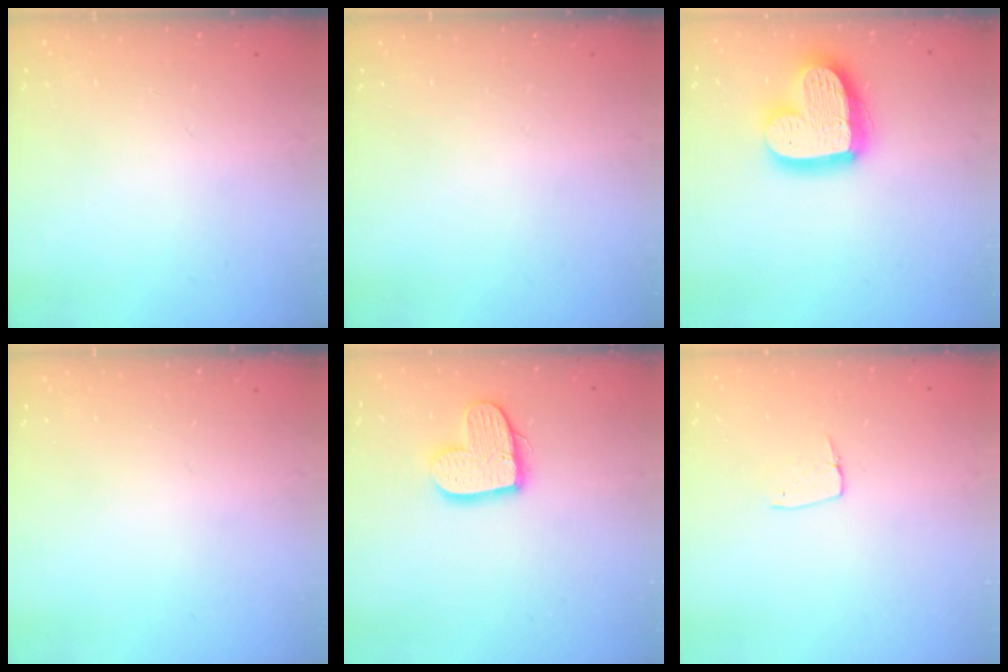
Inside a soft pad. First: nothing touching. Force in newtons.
{"total": 0.0}
{"total": 17.7, "press": 17.6, "slide": 1.6}
{"total": 0.0}
{"total": 12.6, "press": 12.6, "slide": 0.8}
{"total": 6.0, "press": 6.0, "slide": 0.4}